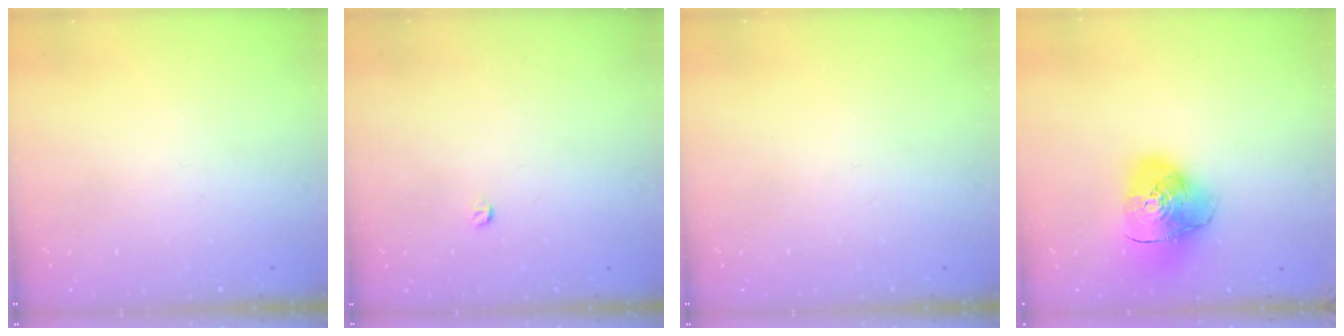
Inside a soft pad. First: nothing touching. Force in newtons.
{"total": 3.0, "press": 2.9, "slide": 0.4}
{"total": 0.0}
{"total": 12.3, "press": 12.2, "slide": 1.9}